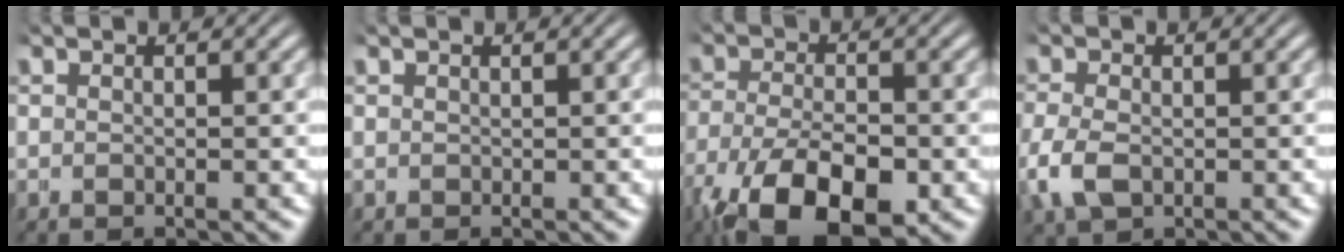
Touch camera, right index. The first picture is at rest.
{"total": 0.6, "force": [0.1, 0.0, -0.6], "torque": [0.008, -0.002, 0.005]}
{"total": 10.2, "force": [-6.0, 5.7, 5.9], "torque": [-0.139, -0.066, -0.052]}
{"total": 2.5, "force": [-1.3, 1.9, 1.1], "torque": [-0.056, -0.026, 0.001]}